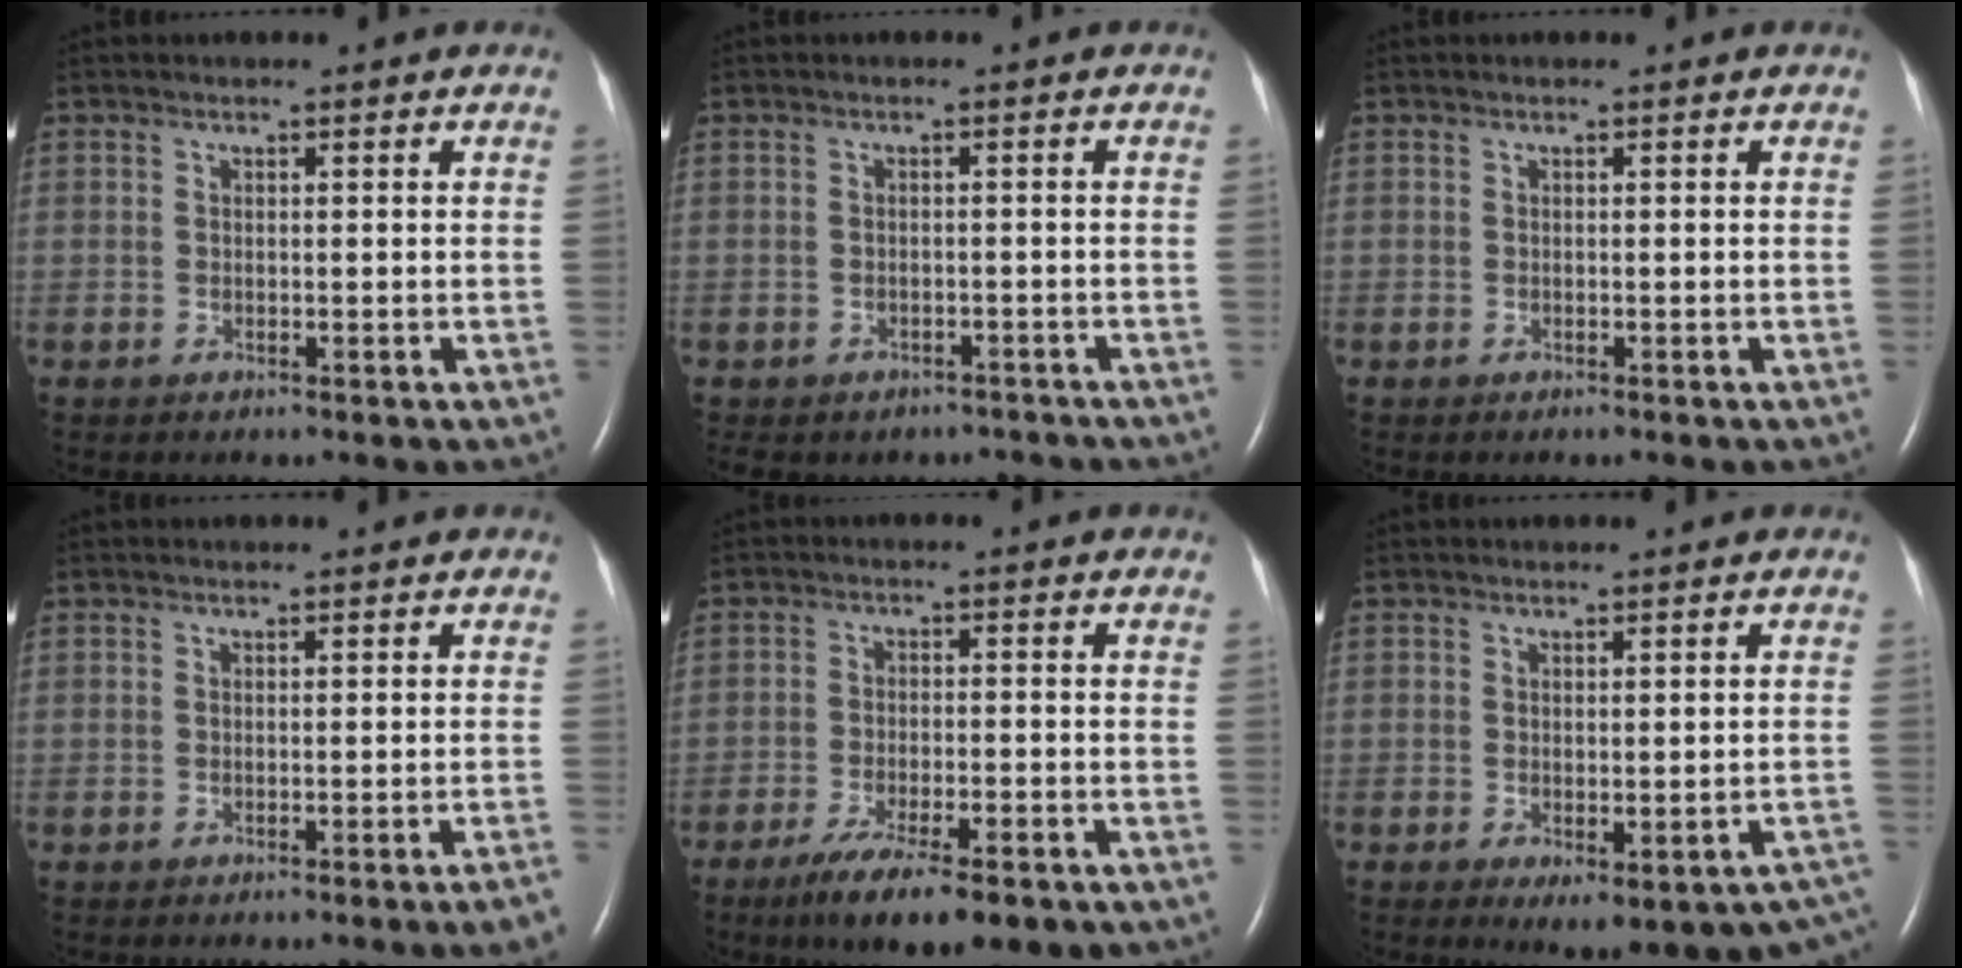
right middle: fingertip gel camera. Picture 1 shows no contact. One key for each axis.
{"total": 9.9, "fx": -7.9, "fy": 5.6, "fz": 2.2, "tx": -0.055, "ty": 0.003, "tz": -0.088}
{"total": 0.0}
{"total": 3.1, "fx": -2.3, "fy": -0.8, "fz": 2.0, "tx": -0.018, "ty": -0.004, "tz": -0.029}
{"total": 12.5, "fx": -8.8, "fy": 2.5, "fz": 8.6, "tx": -0.128, "ty": -0.022, "tz": -0.131}
{"total": 12.3, "fx": -9.0, "fy": 4.2, "fz": 7.3, "tx": -0.041, "ty": 0.004, "tz": -0.098}